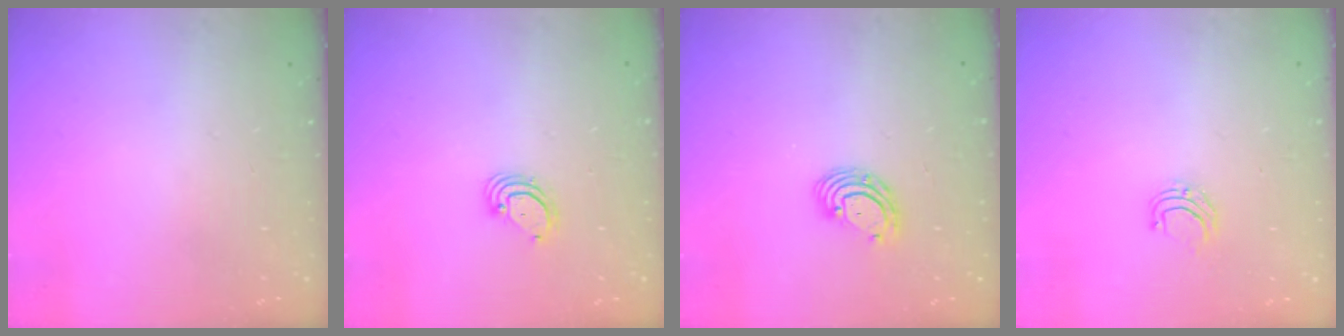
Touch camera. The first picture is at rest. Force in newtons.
{"total": 3.6, "press": 3.6, "slide": 0.3}
{"total": 5.7, "press": 5.7, "slide": 0.9}
{"total": 4.8, "press": 4.8, "slide": 0.3}